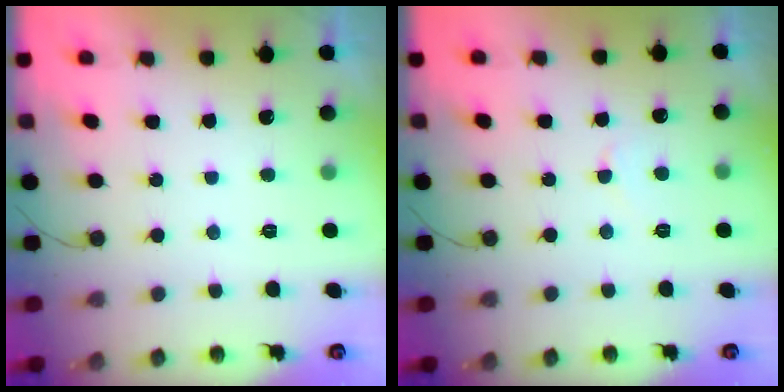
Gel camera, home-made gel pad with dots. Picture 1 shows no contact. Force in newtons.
{"total": 3.5, "press": 3.5, "slide": 0.4}